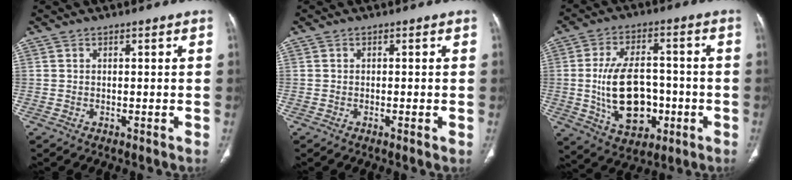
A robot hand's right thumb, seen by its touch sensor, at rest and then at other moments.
{"total": 0.9, "force": [-0.3, 0.1, 0.9], "torque": [-0.019, -0.003, -0.005]}
{"total": 15.4, "force": [-2.5, 9.5, 11.8], "torque": [-0.184, 0.015, -0.027]}